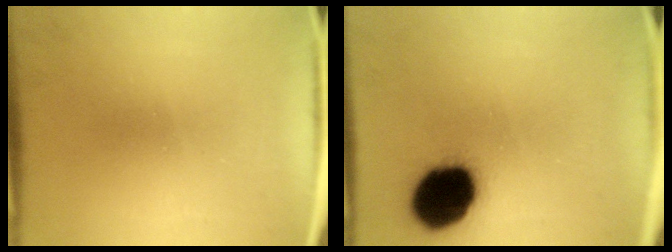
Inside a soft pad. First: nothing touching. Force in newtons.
{"total": 19.7}